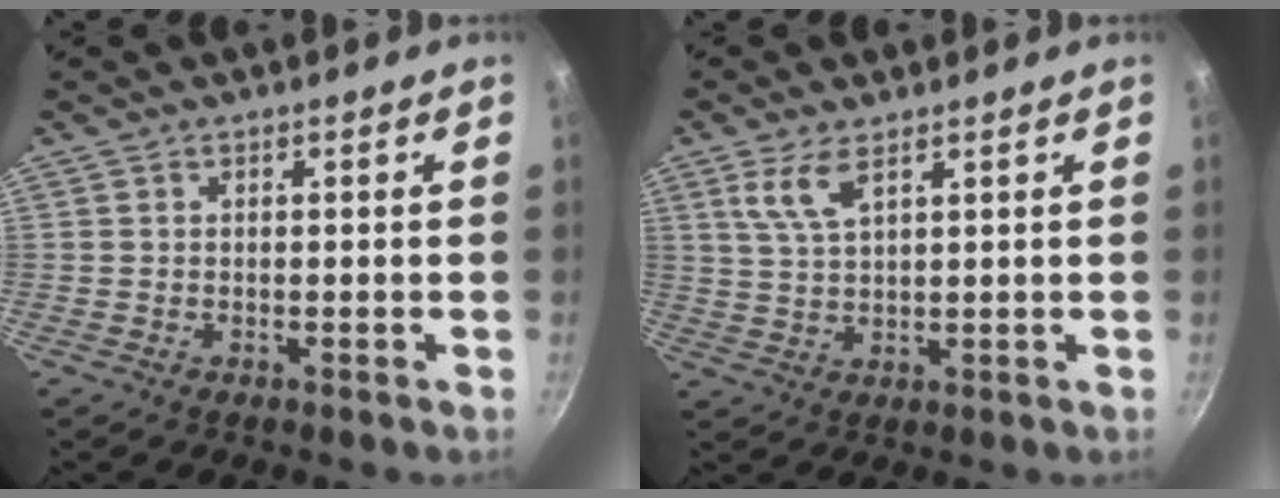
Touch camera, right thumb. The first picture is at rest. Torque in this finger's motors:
{"motor_torque": [0.00, 0.18, 0.34, 0.53, 0.16]}